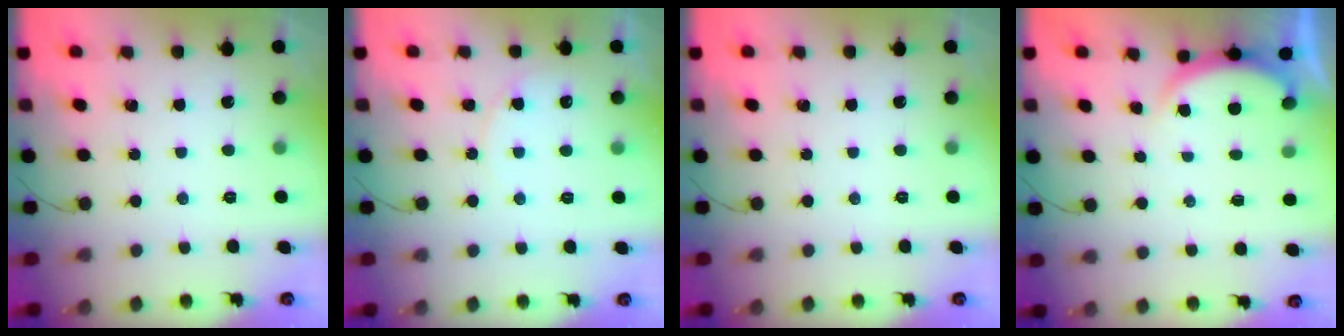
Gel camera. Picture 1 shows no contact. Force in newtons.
{"total": 5.1, "press": 5.1, "slide": 0.3}
{"total": 0.0}
{"total": 3.0, "press": 2.9, "slide": 0.6}